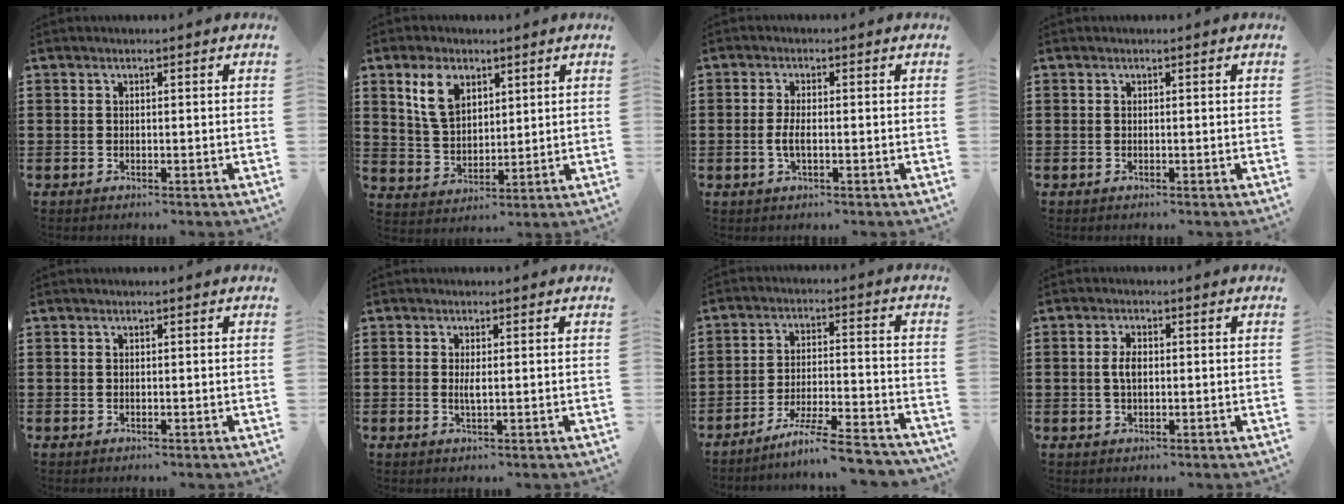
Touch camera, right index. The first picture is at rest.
{"total": 7.6, "force": [4.0, 4.8, 4.3], "torque": [-0.096, 0.013, 0.075]}
{"total": 2.7, "force": [-0.5, 0.8, 2.5], "torque": [-0.060, -0.005, -0.014]}
{"total": 0.0}
{"total": 0.0}
{"total": 1.8, "force": [0.0, 0.5, 1.7], "torque": [-0.032, -0.001, 0.000]}
{"total": 7.8, "force": [-6.9, 0.0, 3.7], "torque": [-0.068, -0.002, -0.134]}
{"total": 3.0, "force": [0.2, 1.4, 2.6], "torque": [-0.060, 0.004, -0.002]}